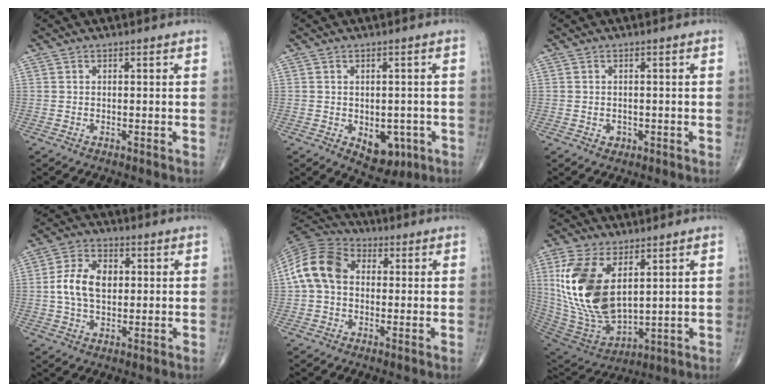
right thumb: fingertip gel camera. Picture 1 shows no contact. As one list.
[{"total": 7.0, "force": [-2.2, 4.6, 4.8], "torque": [-0.030, 0.004, -0.017]}, {"total": 1.3, "force": [-0.4, 1.2, 0.5], "torque": [-0.002, 0.003, -0.004]}, {"total": 8.8, "force": [0.6, 5.8, 6.6], "torque": [-0.116, 0.012, 0.008]}, {"total": 11.5, "force": [0.7, 8.6, 7.6], "torque": [-0.141, 0.032, 0.001]}, {"total": 19.7, "force": [5.2, 10.7, 15.7], "torque": [-0.312, -0.028, 0.113]}]